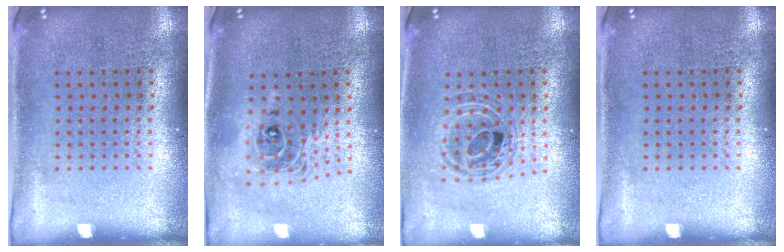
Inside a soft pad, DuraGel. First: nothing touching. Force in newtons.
{"total": 2.0, "press": 1.5, "slide": 1.3}
{"total": 0.9, "press": 0.9, "slide": 0.2}
{"total": 0.0}